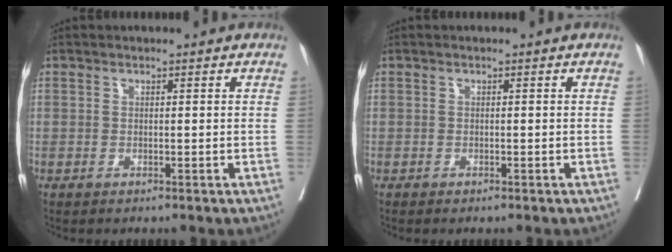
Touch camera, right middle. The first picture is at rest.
{"total": 0.6, "force": [-0.5, 0.2, 0.3], "torque": [-0.007, -0.001, -0.009]}